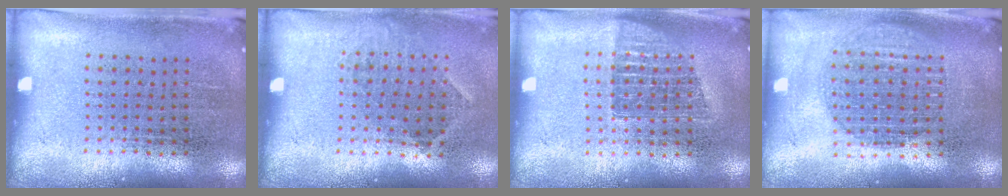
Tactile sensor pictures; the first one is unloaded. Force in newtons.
{"total": 0.9, "press": 0.8, "slide": 0.5}
{"total": 1.2, "press": 1.1, "slide": 0.6}
{"total": 1.7, "press": 1.5, "slide": 0.9}